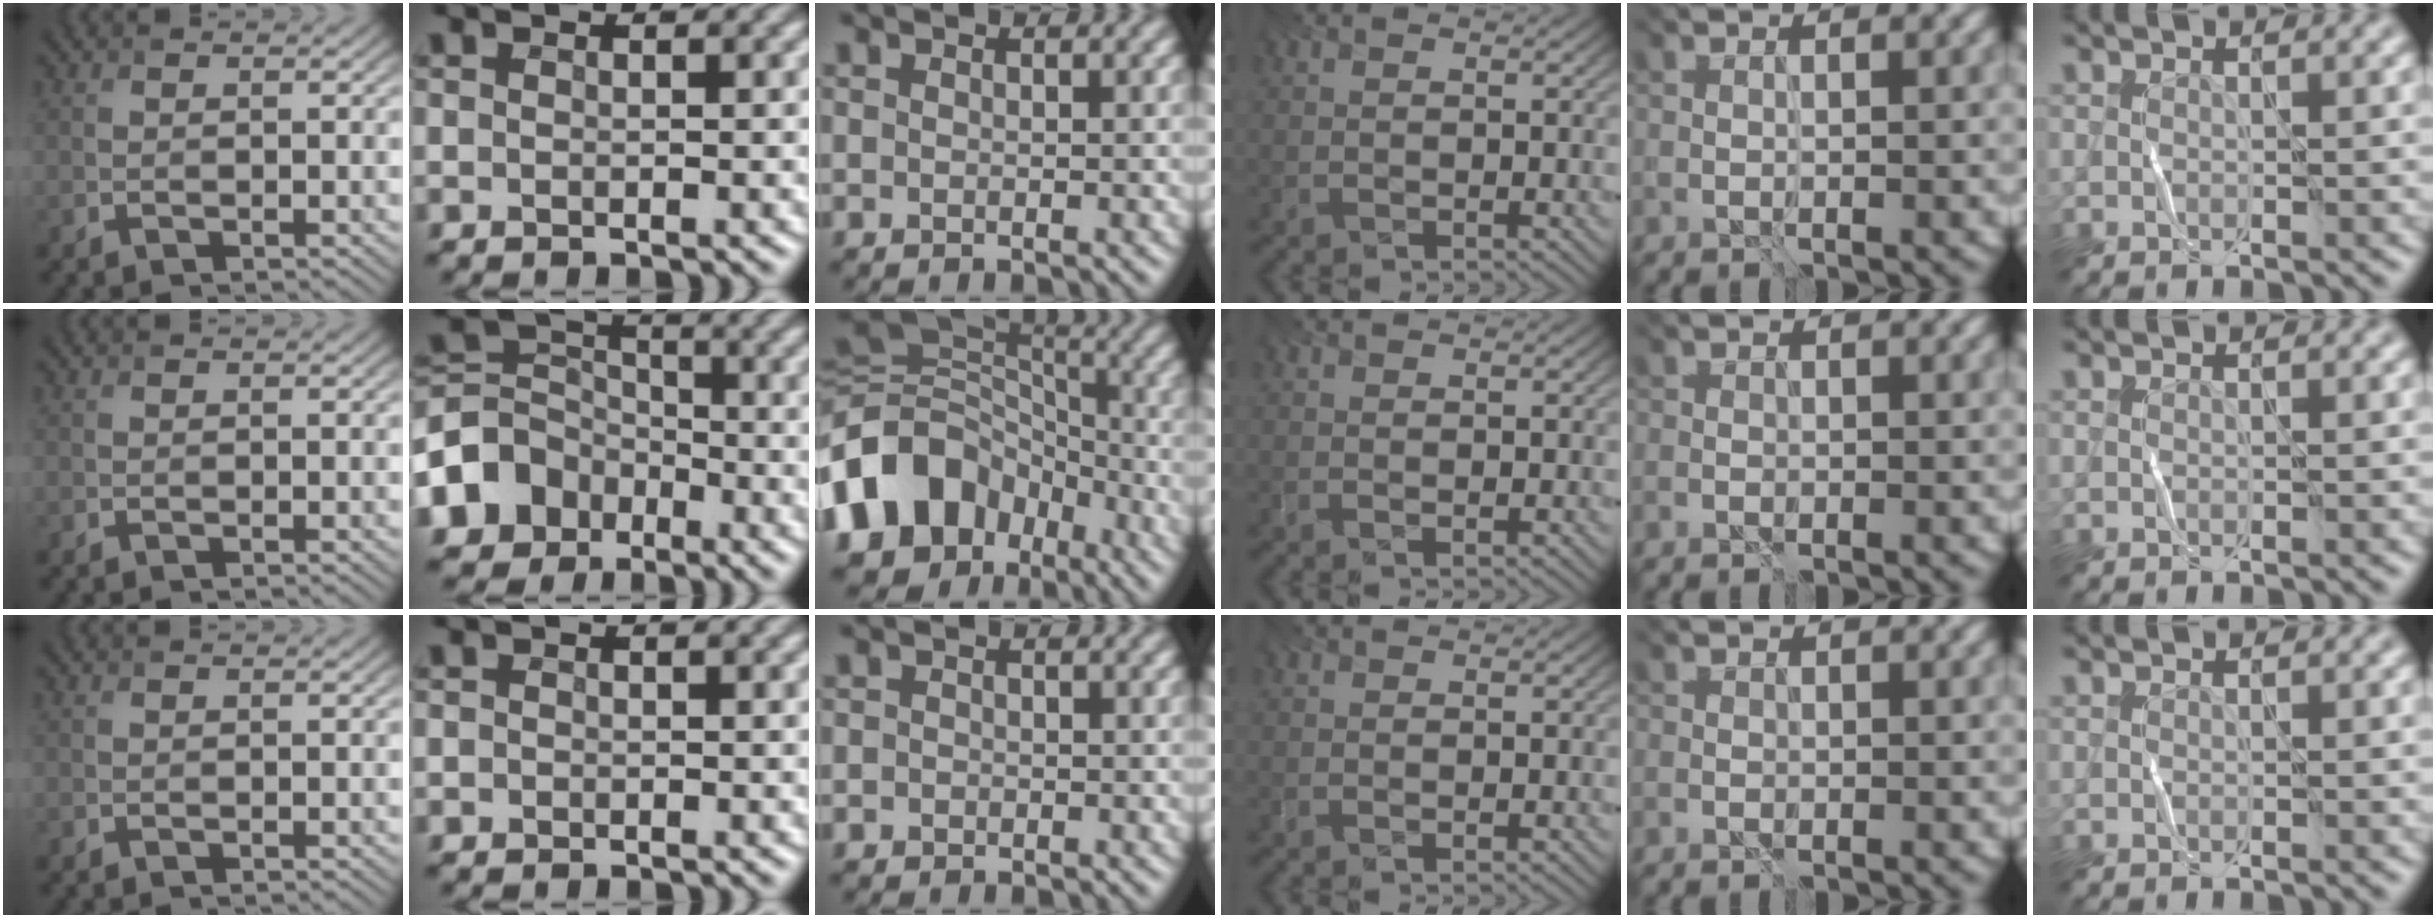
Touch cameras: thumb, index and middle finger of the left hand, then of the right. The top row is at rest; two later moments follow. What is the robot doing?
{"motion": "fold", "object": "bandana"}